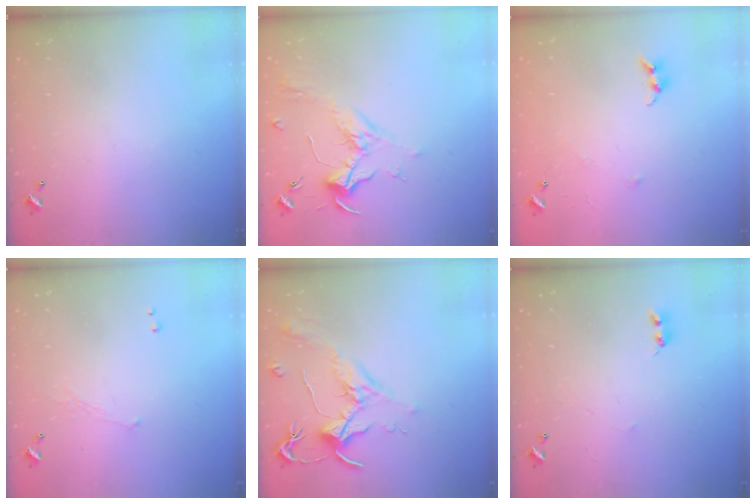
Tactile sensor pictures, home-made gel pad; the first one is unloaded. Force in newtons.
{"total": 1.8, "press": 1.7, "slide": 0.7}
{"total": 6.1, "press": 6.1, "slide": 0.4}
{"total": 1.1, "press": 1.0, "slide": 0.6}
{"total": 1.8, "press": 1.7, "slide": 0.8}
{"total": 2.2, "press": 2.1, "slide": 0.5}